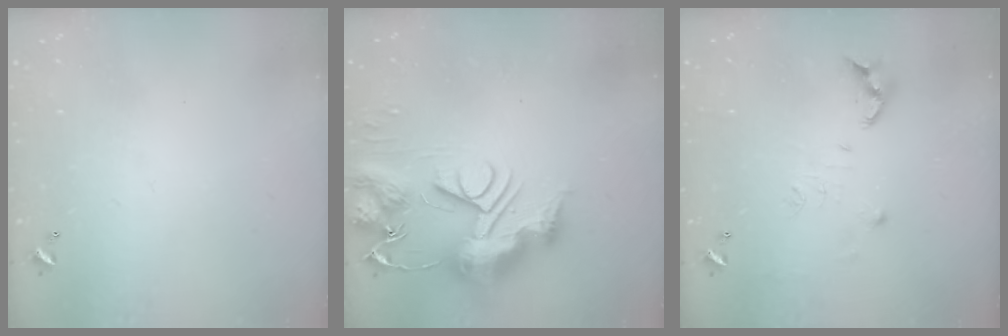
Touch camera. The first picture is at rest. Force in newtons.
{"total": 14.3, "press": 14.2, "slide": 1.6}
{"total": 8.7, "press": 8.7, "slide": 0.8}